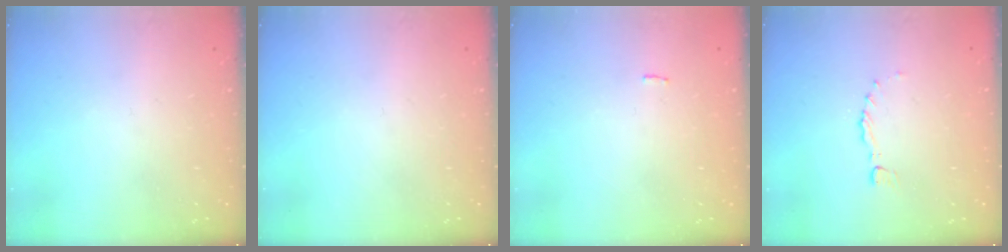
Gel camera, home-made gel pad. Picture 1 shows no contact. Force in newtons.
{"total": 0.0}
{"total": 2.3, "press": 2.3, "slide": 0.1}
{"total": 0.0}